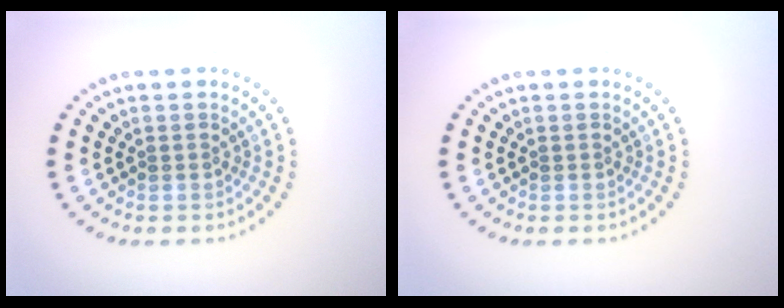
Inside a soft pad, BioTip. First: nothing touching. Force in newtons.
{"total": 0.0}